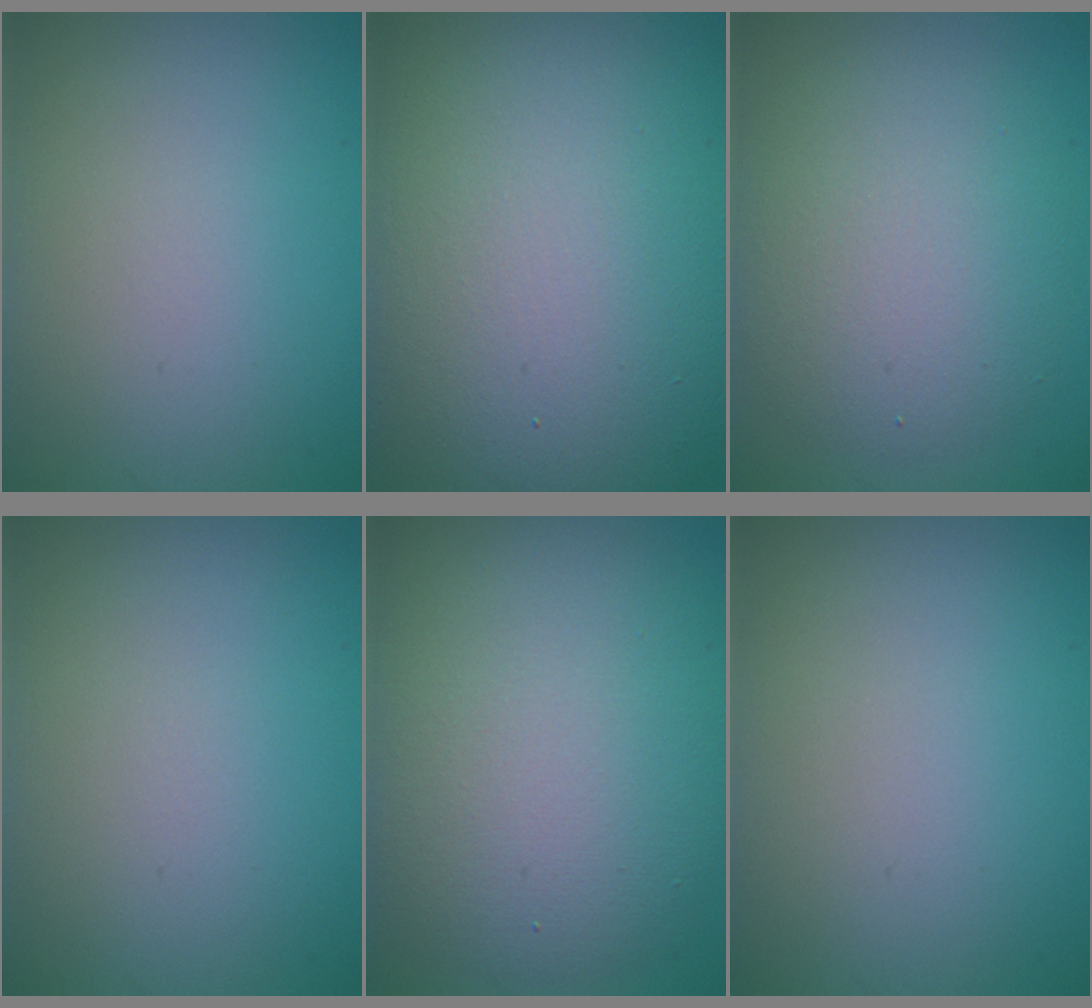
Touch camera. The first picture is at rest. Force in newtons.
{"total": 17.6, "press": 17.6, "slide": 1.1}
{"total": 5.7, "press": 5.7, "slide": 0.5}
{"total": 0.0}
{"total": 10.6, "press": 10.6, "slide": 0.8}
{"total": 0.0}